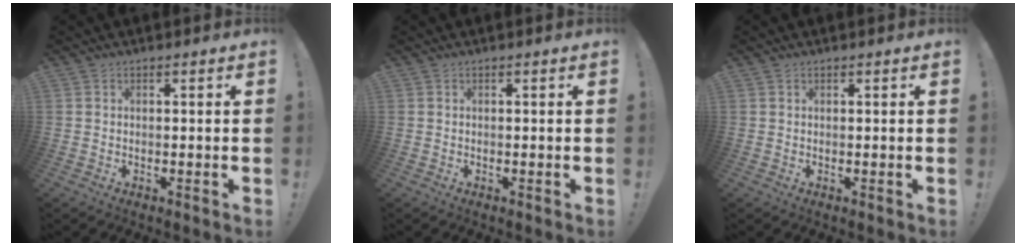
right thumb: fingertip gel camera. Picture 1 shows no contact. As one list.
[{"total": 0.0}, {"total": 0.0}]